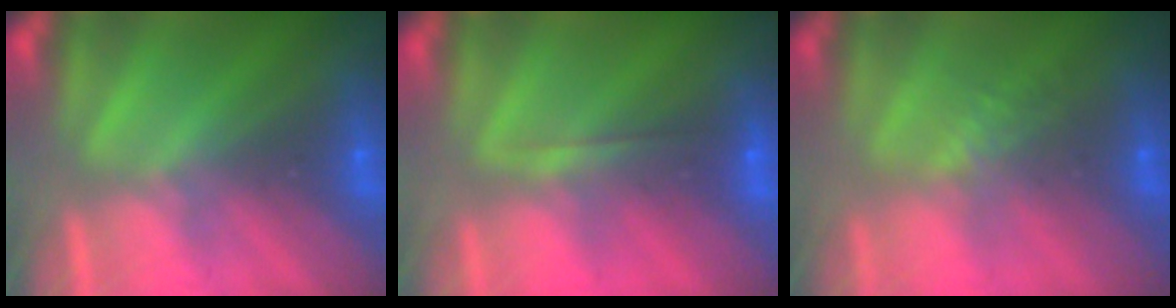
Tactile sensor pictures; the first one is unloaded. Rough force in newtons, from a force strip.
{"total": 1.8}
{"total": 1.3}